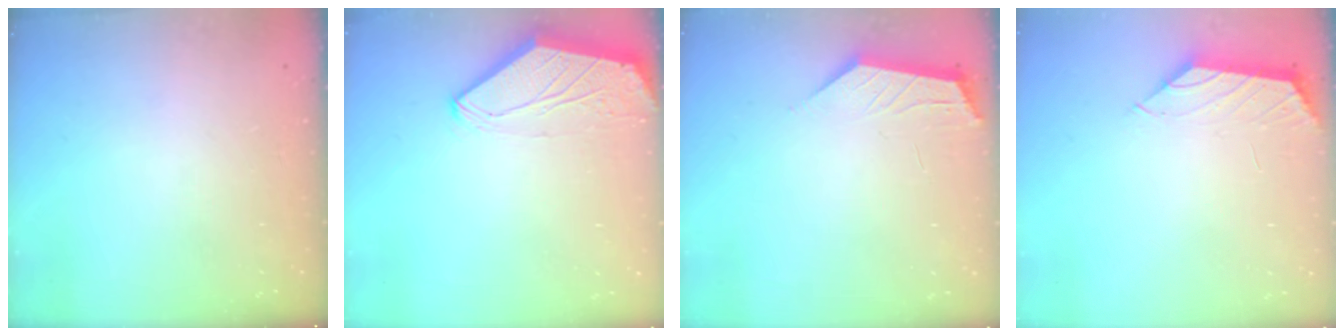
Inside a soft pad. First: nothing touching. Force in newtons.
{"total": 0.0}
{"total": 1.8, "press": 1.8, "slide": 0.4}
{"total": 1.1, "press": 1.0, "slide": 0.4}